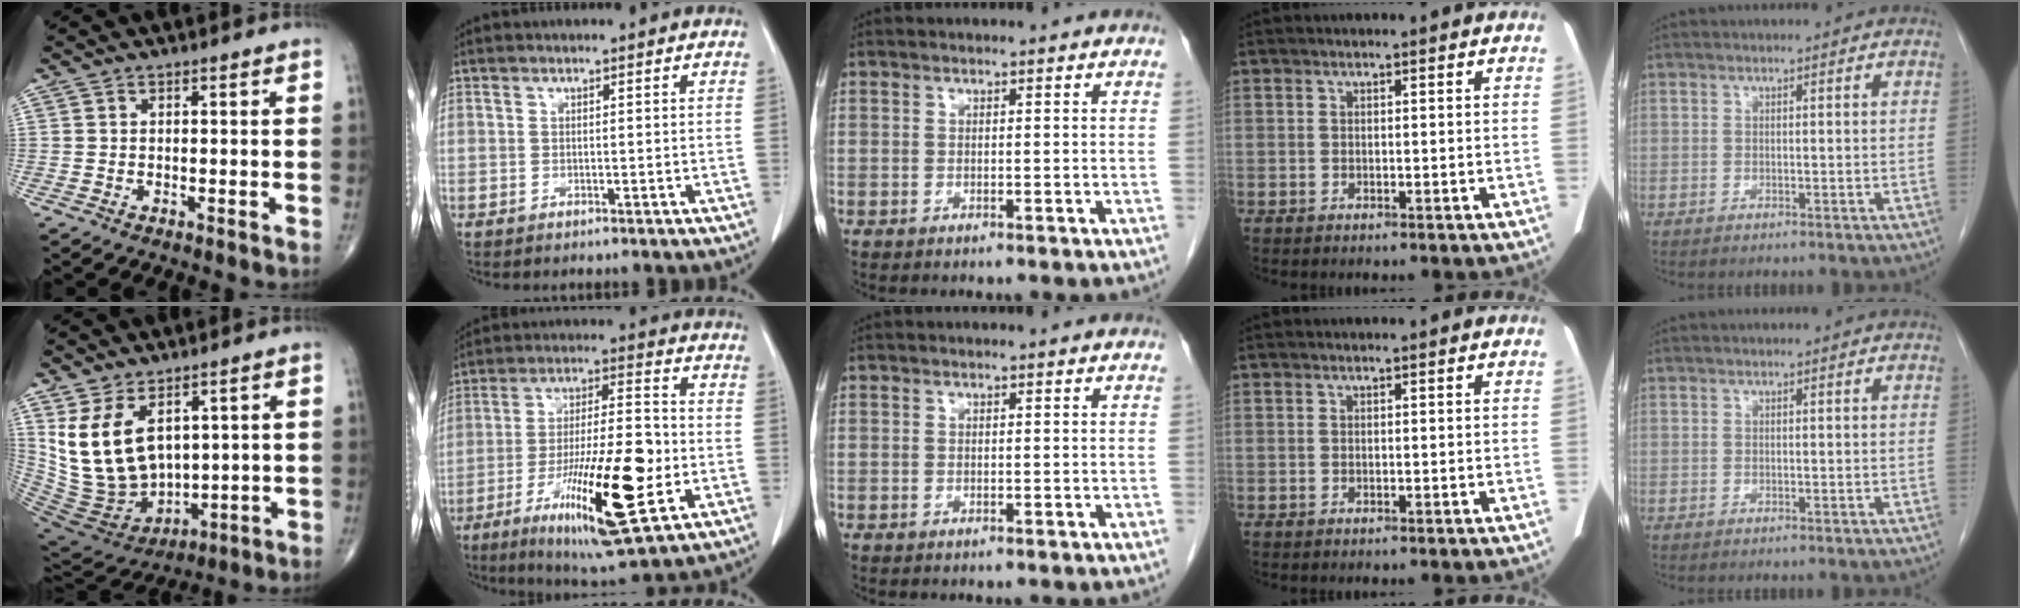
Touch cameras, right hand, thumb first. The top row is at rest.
{"thumb": {"total": 14.6, "force": [4.6, 9.5, 10.1], "torque": [-0.165, -0.026, 0.123]}, "index": {"total": 19.2, "force": [-6.0, 3.2, 17.9], "torque": [-0.321, -0.018, -0.091]}}